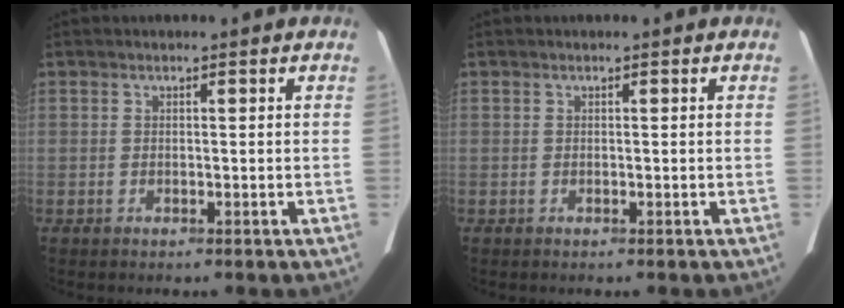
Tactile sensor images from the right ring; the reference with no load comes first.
{"total": 0.0}